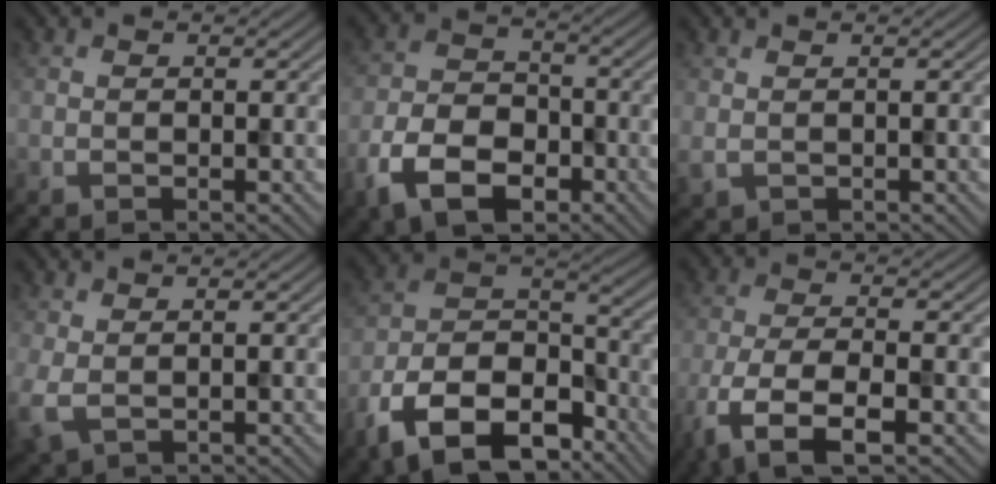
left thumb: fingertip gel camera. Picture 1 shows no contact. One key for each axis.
{"total": 9.5, "fx": -5.0, "fy": 5.9, "fz": 5.5, "tx": -0.126, "ty": -0.012, "tz": -0.105}
{"total": 1.2, "fx": 0.3, "fy": 0.9, "fz": 0.7, "tx": -0.022, "ty": -0.004, "tz": 0.010}
{"total": 2.9, "fx": 0.5, "fy": 1.6, "fz": 2.3, "tx": -0.071, "ty": -0.006, "tz": 0.009}
{"total": 14.3, "fx": -9.4, "fy": 7.2, "fz": 7.9, "tx": -0.173, "ty": -0.028, "tz": -0.181}
{"total": 7.7, "fx": -4.1, "fy": 2.6, "fz": 6.0, "tx": -0.130, "ty": -0.010, "tz": -0.088}